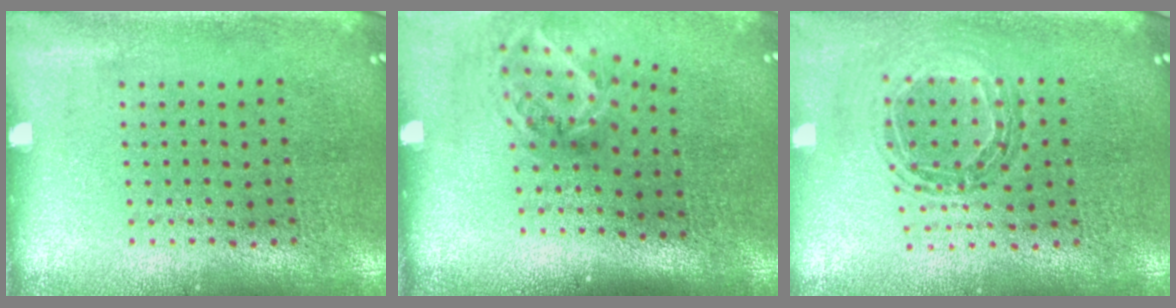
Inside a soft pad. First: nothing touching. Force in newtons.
{"total": 1.9, "press": 1.2, "slide": 1.5}
{"total": 0.9, "press": 0.9, "slide": 0.1}